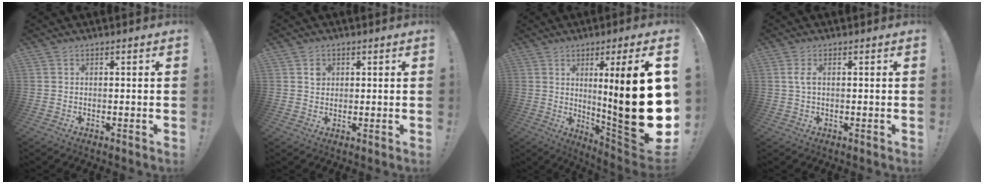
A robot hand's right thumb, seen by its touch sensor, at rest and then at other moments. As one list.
[{"total": 2.1, "force": [0.8, 1.9, 0.6], "torque": [0.017, -0.010, 0.008]}, {"total": 24.9, "force": [2.7, 1.7, 24.7], "torque": [-0.382, -0.052, 0.037]}, {"total": 2.3, "force": [0.3, 0.8, 2.2], "torque": [-0.041, 0.003, 0.006]}]